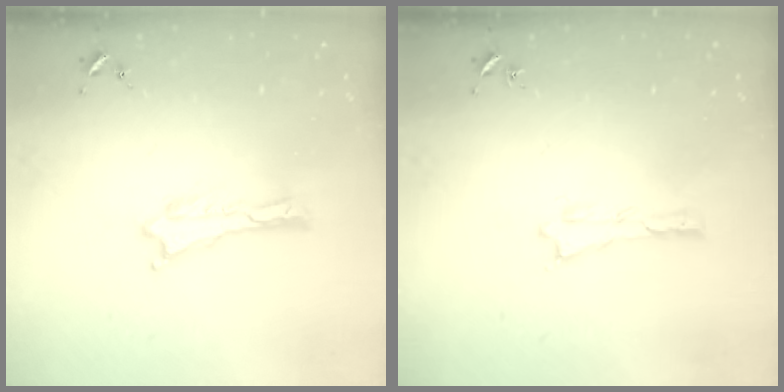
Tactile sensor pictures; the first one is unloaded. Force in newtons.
{"total": 0.0}